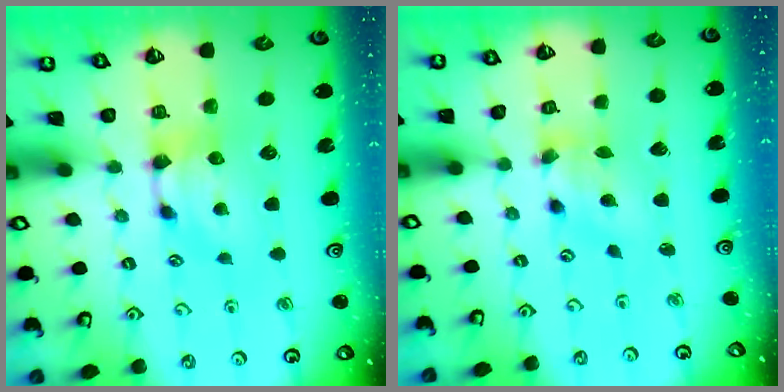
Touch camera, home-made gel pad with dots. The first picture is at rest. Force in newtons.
{"total": 2.0, "press": 1.5, "slide": 1.3}